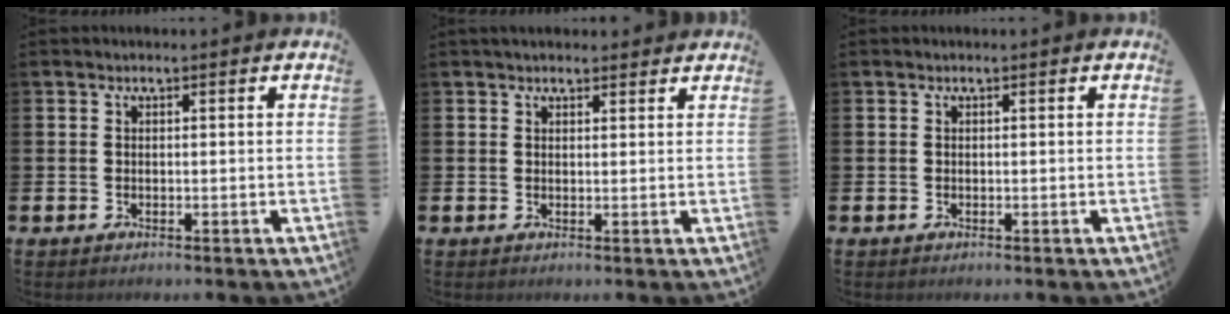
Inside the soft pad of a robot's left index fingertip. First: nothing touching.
{"total": 1.8, "force": [1.7, 0.6, 0.2], "torque": [0.004, -0.005, 0.028]}
{"total": 0.0}